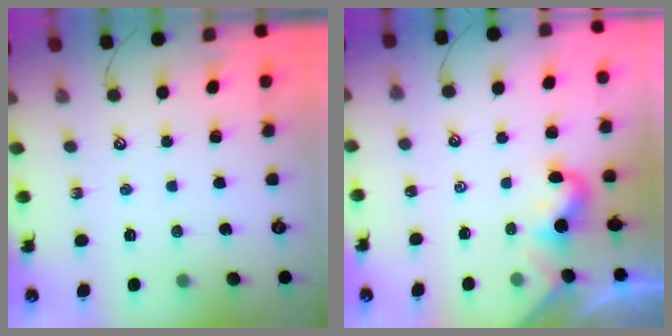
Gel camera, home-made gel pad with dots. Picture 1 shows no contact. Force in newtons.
{"total": 0.5, "press": 0.4, "slide": 0.4}